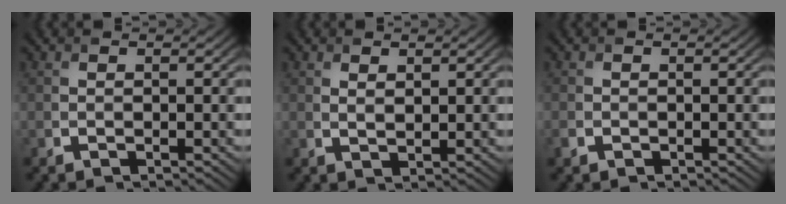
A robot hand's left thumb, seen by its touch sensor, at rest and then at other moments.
{"total": 1.3, "force": [0.9, 0.4, 0.9], "torque": [-0.019, -0.002, 0.021]}
{"total": 1.1, "force": [-0.6, 0.9, 0.5], "torque": [-0.013, -0.002, -0.015]}